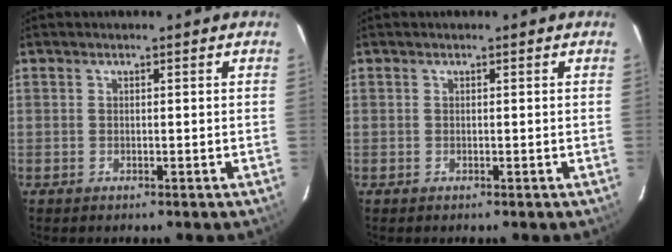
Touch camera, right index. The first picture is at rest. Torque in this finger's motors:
{"motor_torque": [0.01, 0.00, 0.00, 0.00]}